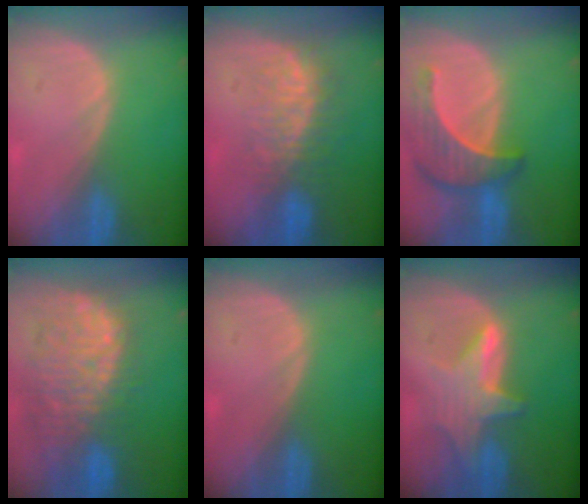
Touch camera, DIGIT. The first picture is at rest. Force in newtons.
{"total": 7.6, "press": 7.1, "slide": 2.8}
{"total": 7.8, "press": 7.5, "slide": 2.4}
{"total": 12.2, "press": 10.9, "slide": 5.5}
{"total": 0.0}
{"total": 6.9, "press": 6.5, "slide": 2.4}